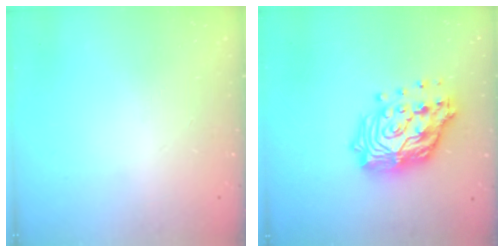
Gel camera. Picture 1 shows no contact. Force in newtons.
{"total": 19.3, "press": 19.2, "slide": 2.1}